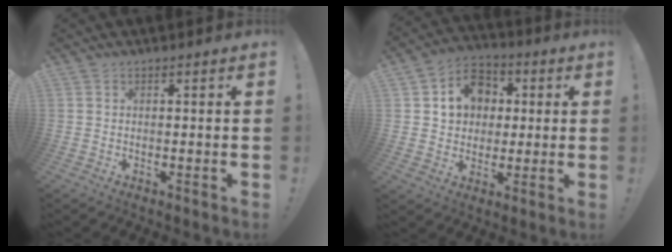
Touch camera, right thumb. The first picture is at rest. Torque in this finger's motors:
{"motor_torque": [-0.25, 0.52, -0.02, 0.15, 0.24]}